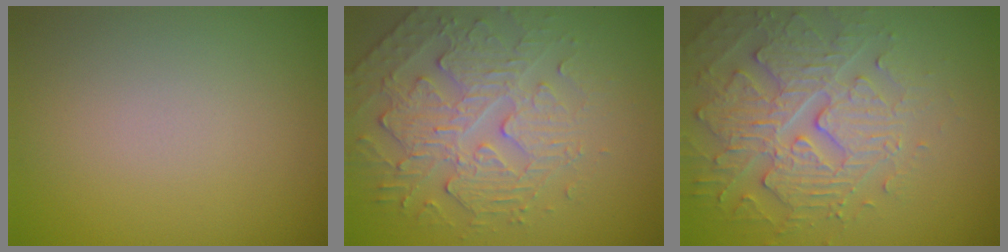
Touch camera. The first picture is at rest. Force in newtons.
{"total": 4.8, "press": 3.6, "slide": 3.2}
{"total": 4.6, "press": 4.4, "slide": 1.1}